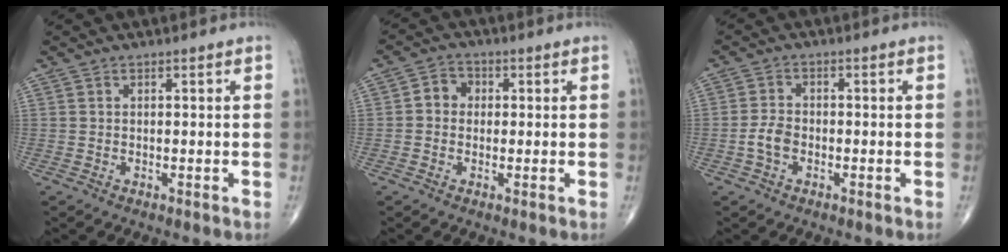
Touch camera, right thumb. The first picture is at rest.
{"total": 3.8, "force": [0.1, 3.4, 1.8], "torque": [-0.012, 0.013, -0.008]}
{"total": 3.4, "force": [-1.2, 2.2, 2.3], "torque": [-0.046, 0.011, -0.027]}